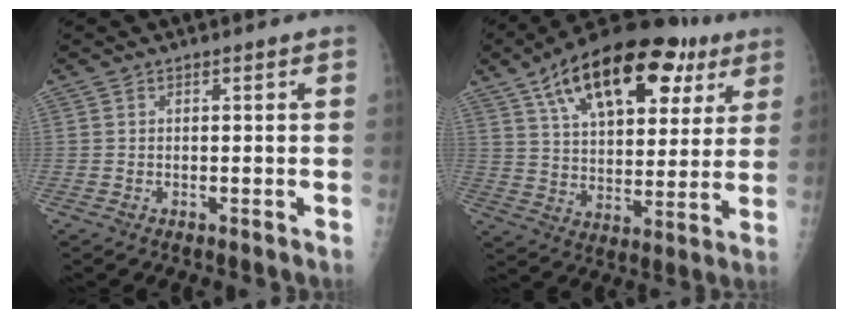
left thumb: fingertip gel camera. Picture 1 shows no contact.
{"total": 25.1, "force": [12.5, 12.6, 17.7], "torque": [-0.244, -0.004, 0.197]}